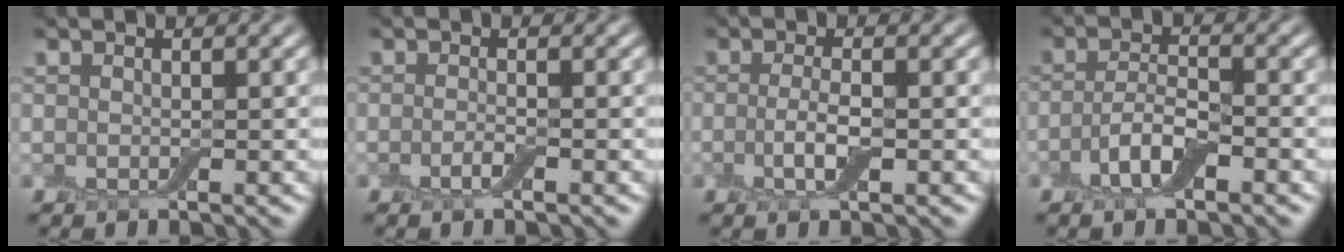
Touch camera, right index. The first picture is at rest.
{"total": 1.1, "force": [-0.6, 0.3, 1.0], "torque": [-0.020, -0.001, -0.014]}
{"total": 2.5, "force": [-0.5, 0.7, 2.3], "torque": [-0.049, -0.002, -0.014]}
{"total": 3.4, "force": [-1.5, 1.2, 2.8], "torque": [-0.060, 0.003, -0.034]}